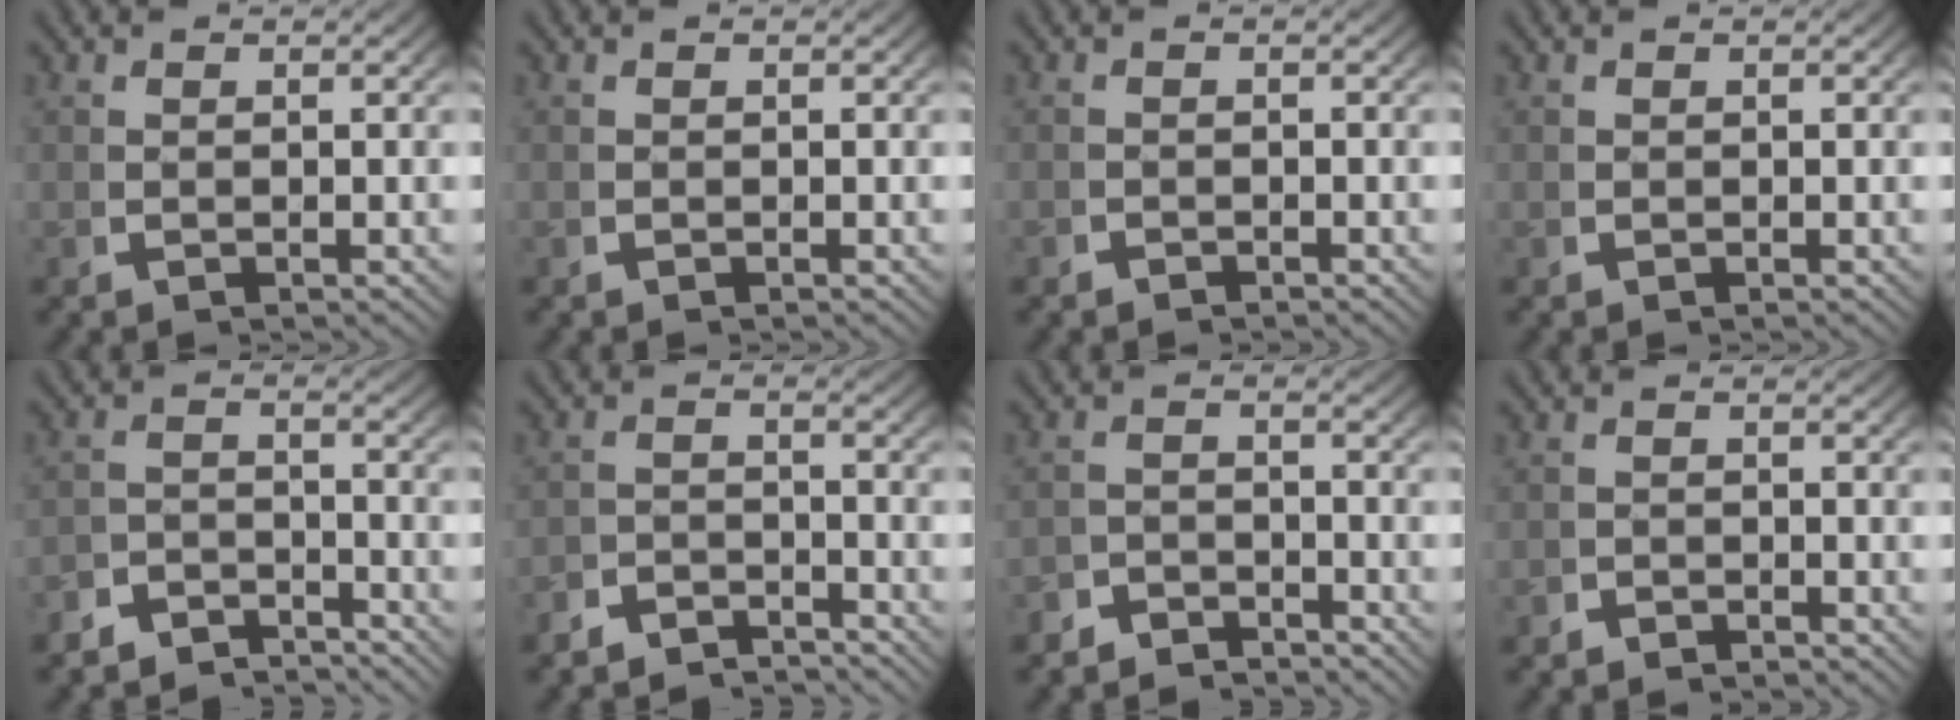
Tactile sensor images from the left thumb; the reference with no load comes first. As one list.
[{"total": 0.0}, {"total": 1.0, "force": [-0.9, 0.3, 0.0], "torque": [-0.002, -0.007, -0.016]}, {"total": 0.0}, {"total": 4.8, "force": [-4.5, 1.3, 0.6], "torque": [0.002, -0.016, -0.083]}, {"total": 4.1, "force": [-4.0, 0.9, 0.3], "torque": [0.006, -0.014, -0.076]}, {"total": 3.7, "force": [-3.6, 0.9, 0.0], "torque": [0.010, -0.014, -0.067]}, {"total": 1.9, "force": [-1.8, 0.5, 0.0], "torque": [0.002, -0.011, -0.032]}]